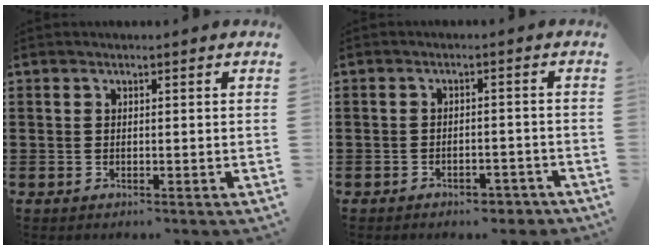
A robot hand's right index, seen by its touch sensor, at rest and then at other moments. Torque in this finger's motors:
{"motor_torque": [0.07, 0.22, 0.03, -0.01]}